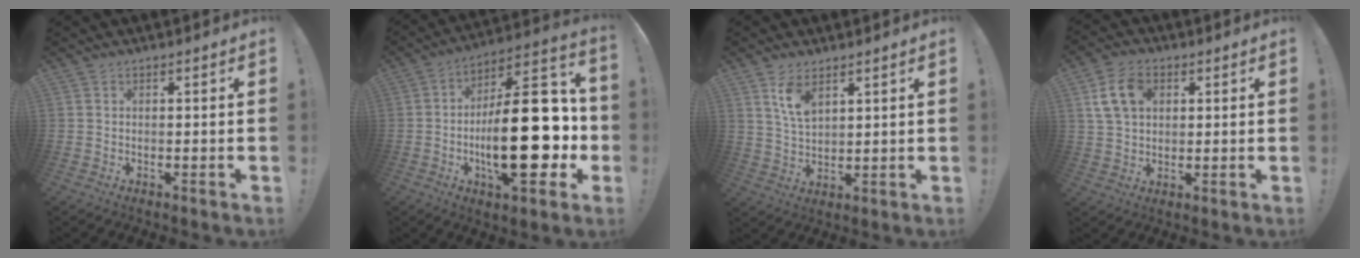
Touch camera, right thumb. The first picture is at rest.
{"total": 28.9, "force": [-4.5, 11.4, 26.1], "torque": [-0.424, 0.020, -0.062]}
{"total": 7.6, "force": [4.5, 3.7, 4.8], "torque": [-0.084, -0.018, 0.083]}
{"total": 10.3, "force": [3.6, 7.1, 6.6], "torque": [-0.115, 0.006, 0.070]}